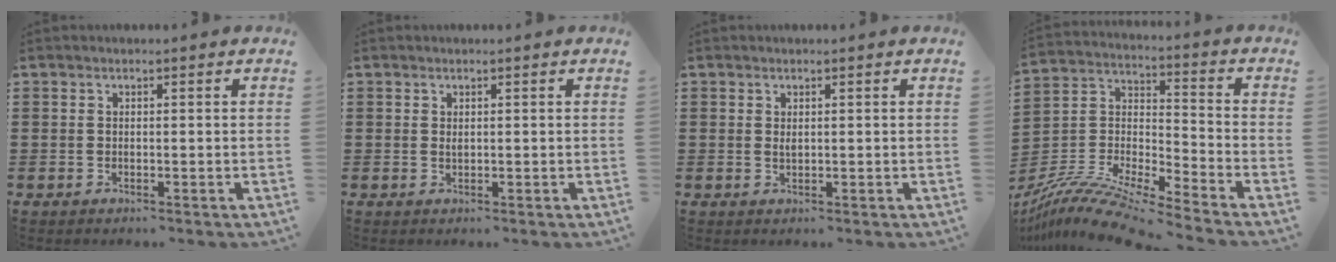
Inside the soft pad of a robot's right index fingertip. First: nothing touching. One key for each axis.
{"total": 0.8, "fx": 0.3, "fy": 0.5, "fz": 0.5, "tx": -0.013, "ty": 0.003, "tz": 0.006}
{"total": 1.0, "fx": 0.4, "fy": 0.5, "fz": 0.7, "tx": -0.016, "ty": 0.004, "tz": 0.007}
{"total": 10.9, "fx": -9.8, "fy": 1.0, "fz": 4.7, "tx": -0.100, "ty": 0.013, "tz": -0.199}